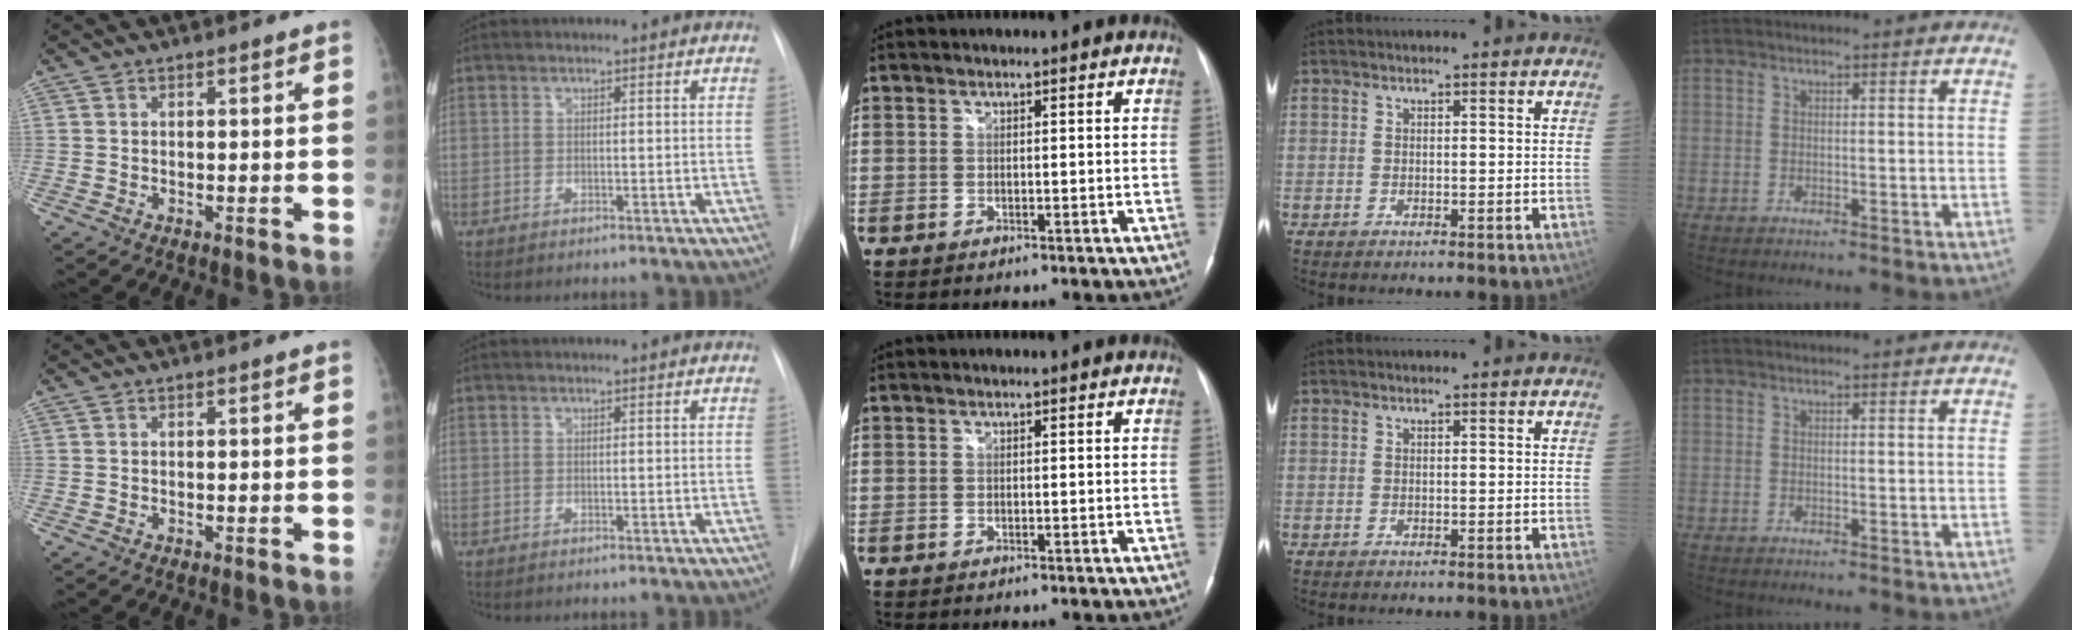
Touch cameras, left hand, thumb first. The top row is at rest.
{}